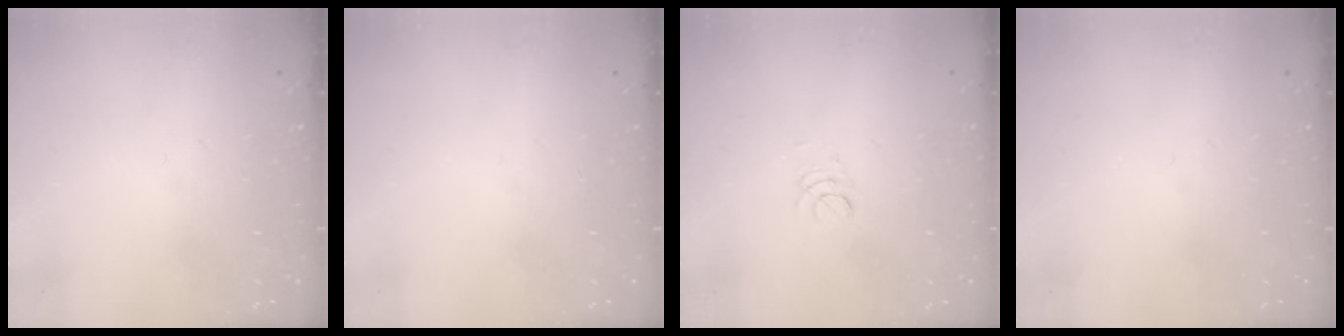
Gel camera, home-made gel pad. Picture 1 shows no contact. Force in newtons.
{"total": 0.0}
{"total": 2.9, "press": 2.8, "slide": 0.3}
{"total": 0.0}